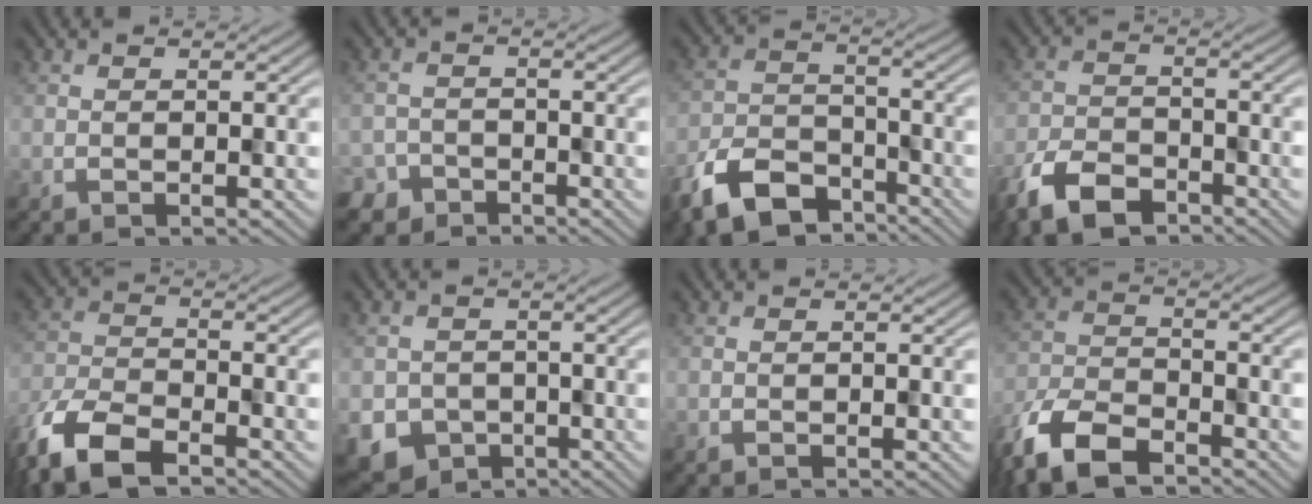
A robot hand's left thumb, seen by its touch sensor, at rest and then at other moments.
{"total": 3.4, "force": [-2.7, 2.0, -0.3], "torque": [0.014, 0.002, -0.050]}
{"total": 9.5, "force": [-7.1, 4.7, 4.3], "torque": [-0.089, -0.016, -0.139]}
{"total": 7.6, "force": [-5.7, 3.6, 3.5], "torque": [-0.066, -0.014, -0.117]}
{"total": 8.6, "force": [-6.2, 3.7, 4.8], "torque": [-0.103, -0.019, -0.129]}
{"total": 6.7, "force": [-3.1, 5.8, 1.4], "torque": [-0.037, -0.029, -0.049]}
{"total": 0.0}
{"total": 9.5, "force": [-7.2, 4.0, 4.7], "torque": [-0.100, -0.015, -0.149]}